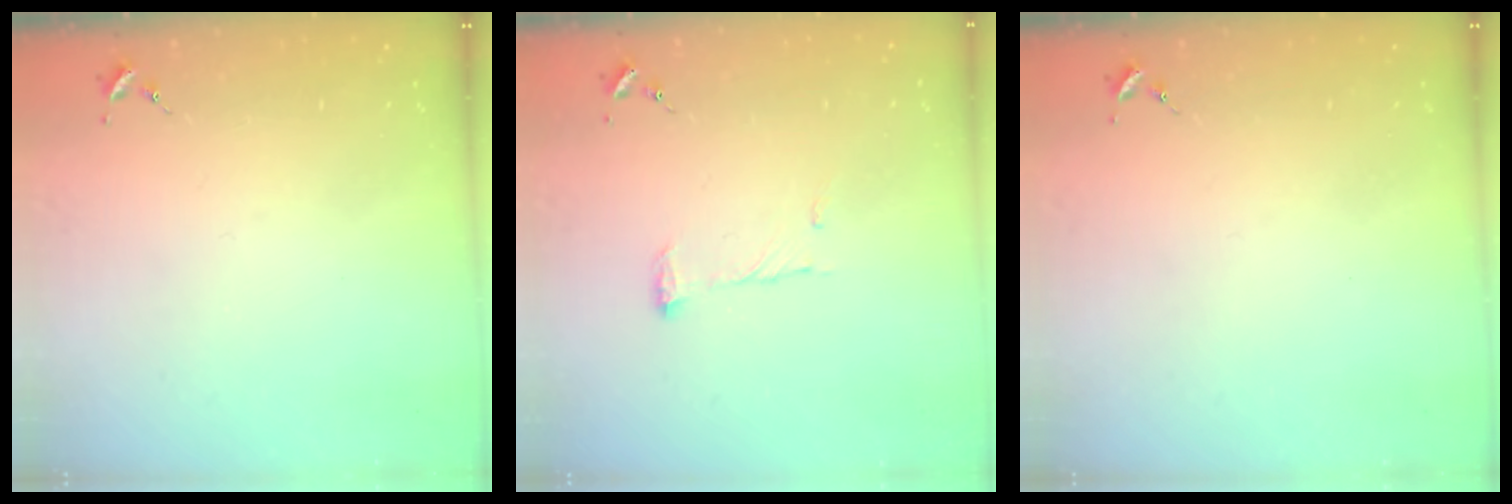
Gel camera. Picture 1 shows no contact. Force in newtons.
{"total": 7.6, "press": 7.6, "slide": 0.6}
{"total": 0.0}